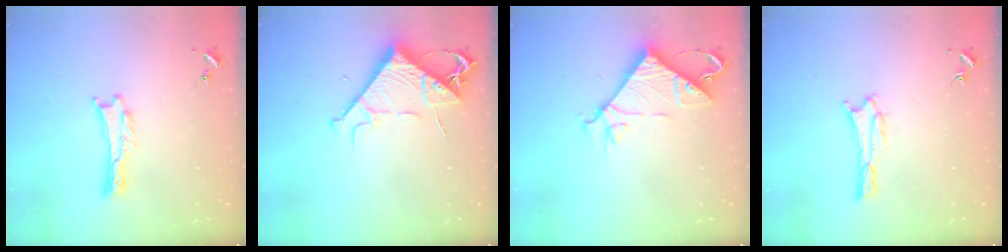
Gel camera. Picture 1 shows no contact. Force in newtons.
{"total": 8.5, "press": 8.4, "slide": 1.1}
{"total": 7.6, "press": 7.6, "slide": 0.6}
{"total": 1.6, "press": 1.6, "slide": 0.2}